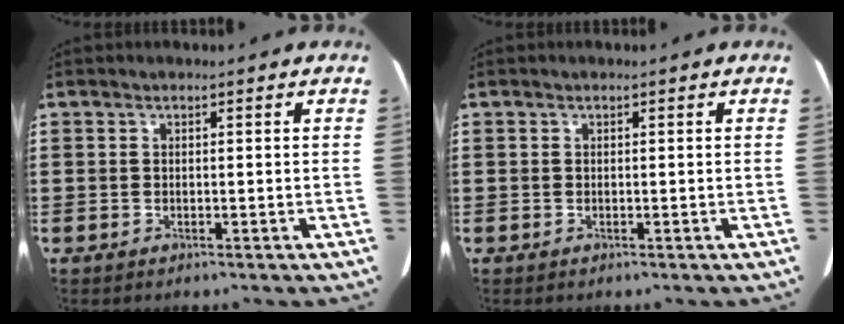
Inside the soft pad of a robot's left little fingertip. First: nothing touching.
{"total": 0.0}